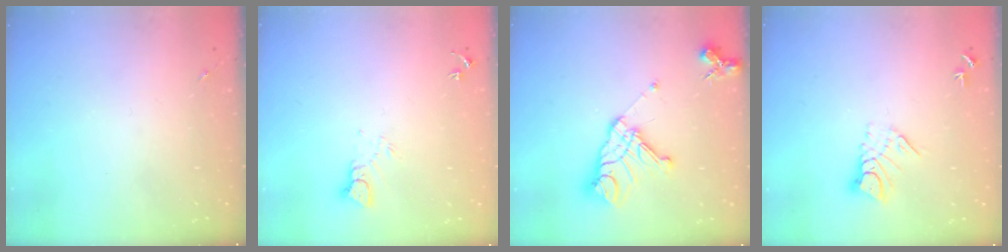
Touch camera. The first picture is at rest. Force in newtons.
{"total": 3.6, "press": 3.5, "slide": 0.3}
{"total": 15.6, "press": 15.5, "slide": 1.8}
{"total": 8.3, "press": 8.3, "slide": 0.8}